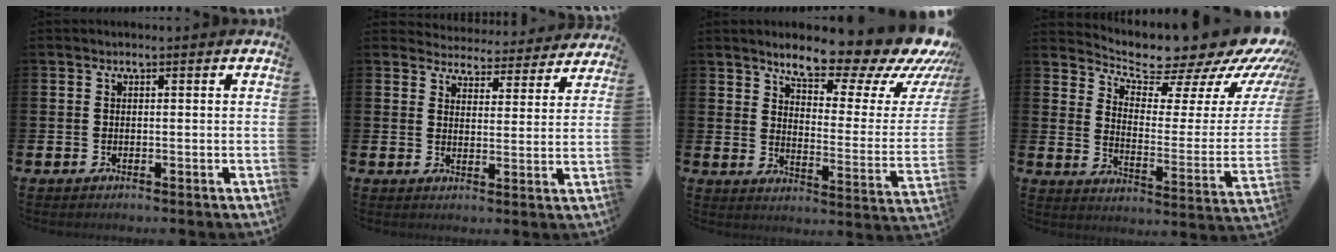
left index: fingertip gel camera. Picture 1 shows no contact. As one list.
[{"total": 4.6, "force": [4.4, 1.2, 0.0], "torque": [-0.006, -0.043, 0.073]}, {"total": 11.7, "force": [9.7, 3.5, 5.5], "torque": [-0.098, -0.073, 0.155]}, {"total": 9.3, "force": [8.6, 2.5, 2.7], "torque": [-0.061, -0.090, 0.131]}]